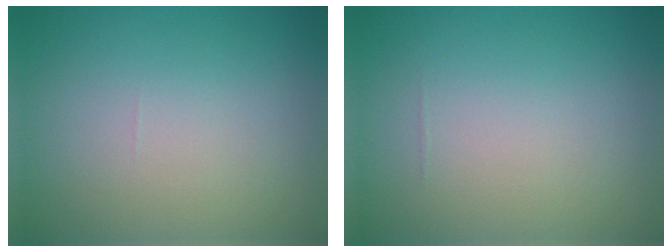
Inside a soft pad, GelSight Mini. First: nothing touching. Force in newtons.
{"total": 0.0}